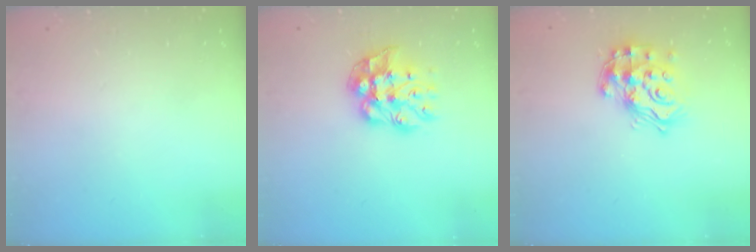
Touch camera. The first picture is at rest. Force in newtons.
{"total": 11.6, "press": 11.6, "slide": 1.1}
{"total": 15.8, "press": 15.7, "slide": 1.3}